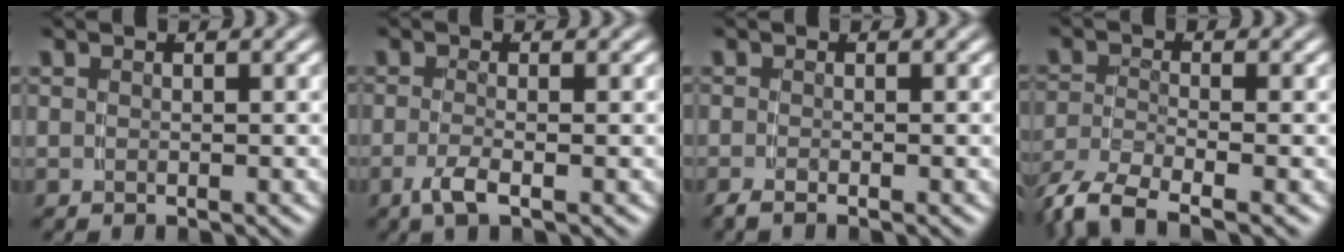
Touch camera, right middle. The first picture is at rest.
{"total": 2.1, "force": [-1.4, -0.1, 1.5], "torque": [-0.038, -0.010, -0.021]}
{"total": 1.1, "force": [-1.0, -0.1, 0.4], "torque": [-0.013, -0.007, -0.014]}
{"total": 6.4, "force": [-4.8, 2.7, 3.3], "torque": [-0.077, -0.028, -0.065]}